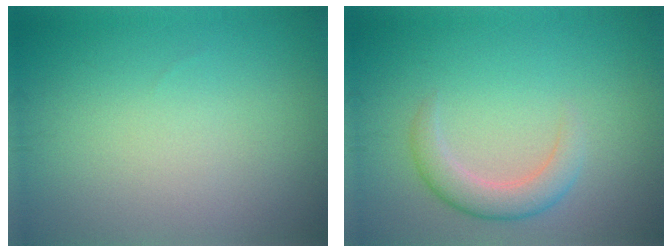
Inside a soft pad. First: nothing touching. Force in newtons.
{"total": 2.9, "press": 2.9, "slide": 0.2}